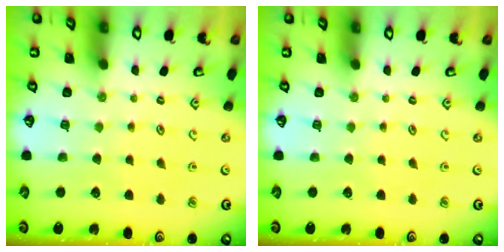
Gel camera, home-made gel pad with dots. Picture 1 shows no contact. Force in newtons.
{"total": 0.0}